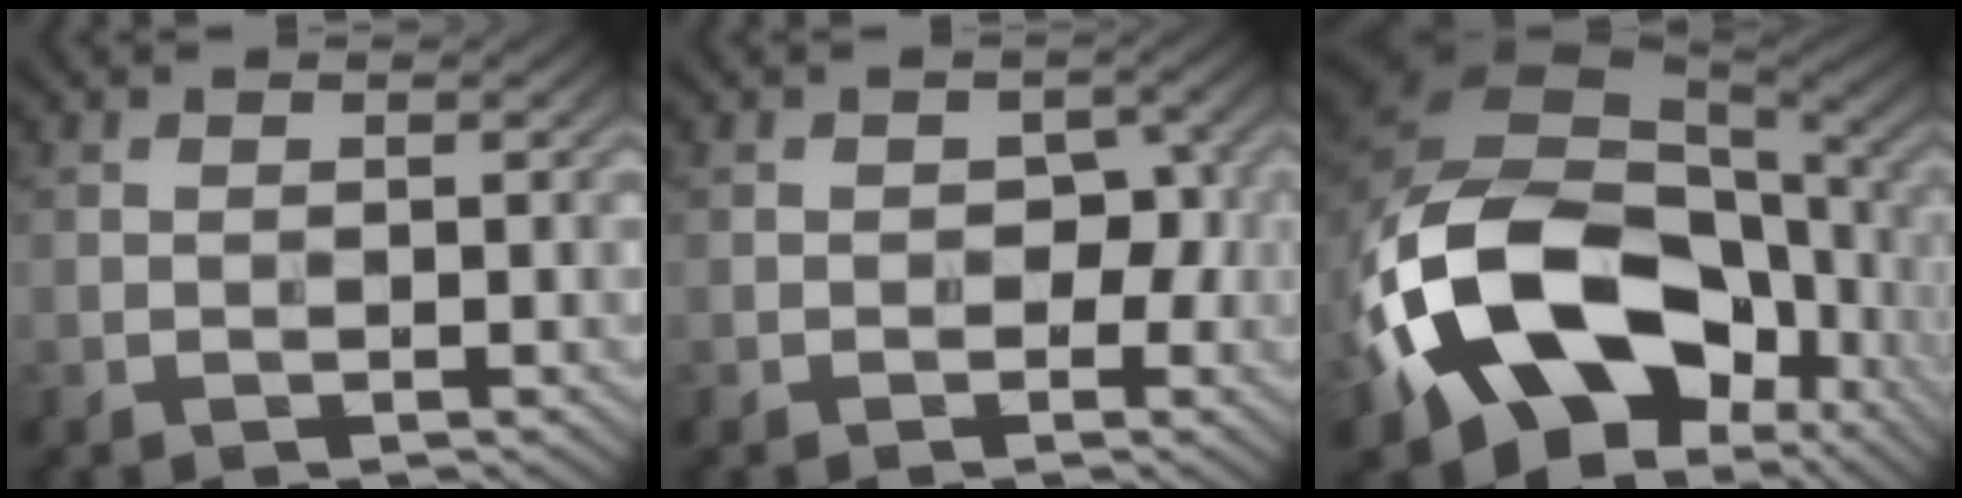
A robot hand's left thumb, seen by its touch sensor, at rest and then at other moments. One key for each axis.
{"total": 2.9, "fx": -0.8, "fy": 2.2, "fz": 1.7, "tx": -0.014, "ty": -0.002, "tz": -0.015}
{"total": 18.9, "fx": -6.2, "fy": 13.4, "fz": 11.9, "tx": -0.277, "ty": -0.043, "tz": -0.082}